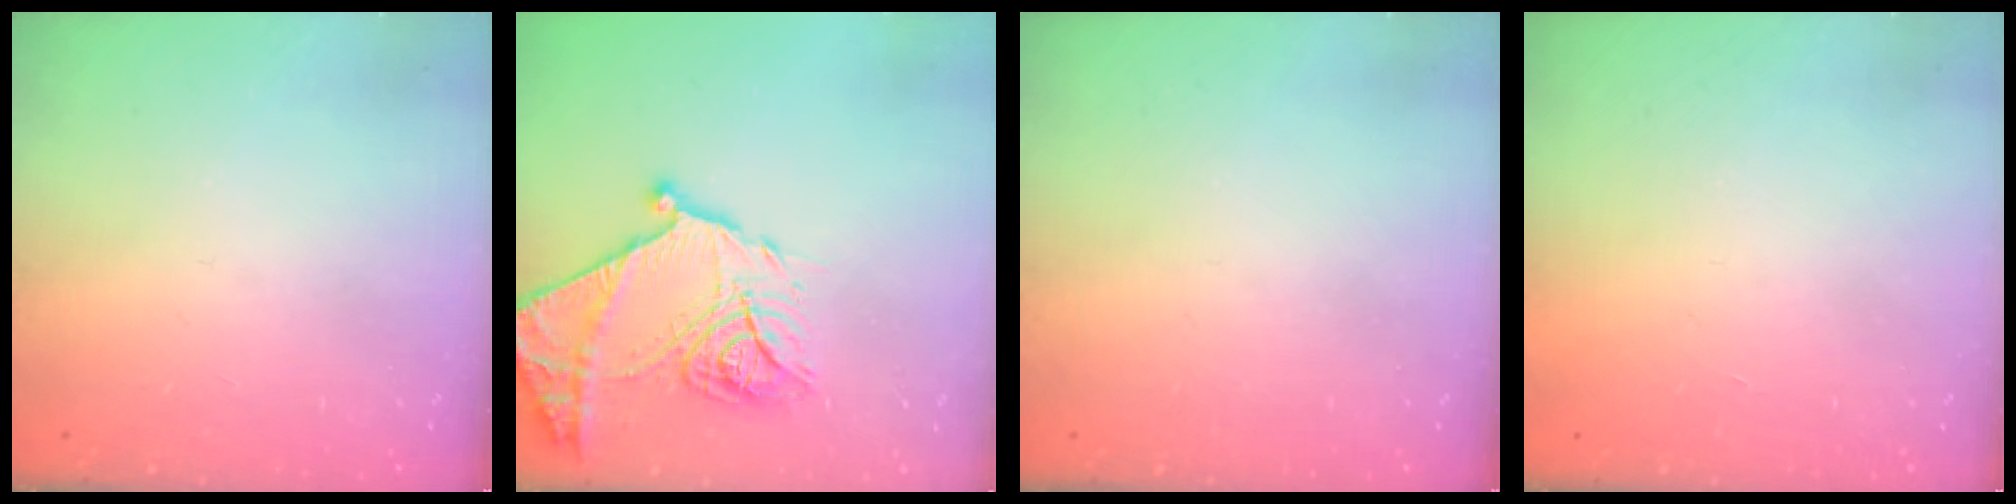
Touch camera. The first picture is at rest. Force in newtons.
{"total": 20.5, "press": 20.5, "slide": 1.8}
{"total": 0.0}
{"total": 1.7, "press": 1.7, "slide": 0.1}